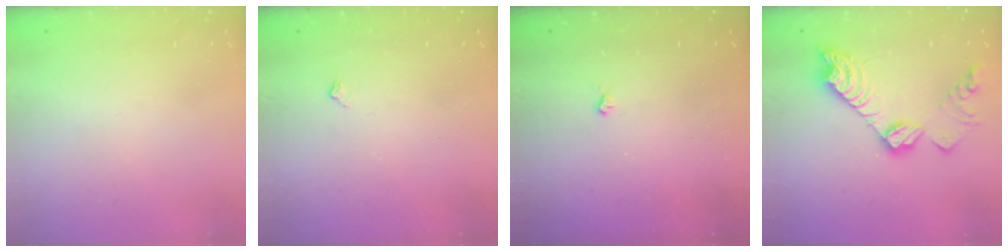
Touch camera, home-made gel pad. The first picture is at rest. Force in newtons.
{"total": 3.6, "press": 3.5, "slide": 0.7}
{"total": 2.1, "press": 2.1, "slide": 0.5}
{"total": 14.8, "press": 14.8, "slide": 0.8}